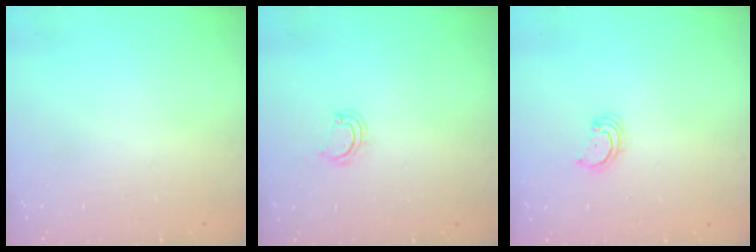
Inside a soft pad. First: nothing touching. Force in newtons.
{"total": 3.7, "press": 3.6, "slide": 0.3}
{"total": 2.3, "press": 2.3, "slide": 0.2}